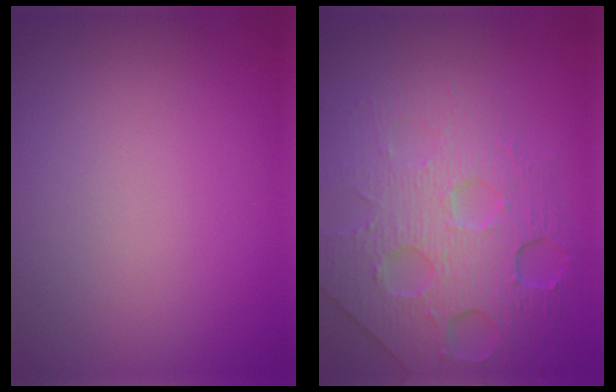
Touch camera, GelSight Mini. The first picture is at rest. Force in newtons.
{"total": 8.2, "press": 5.4, "slide": 6.1}